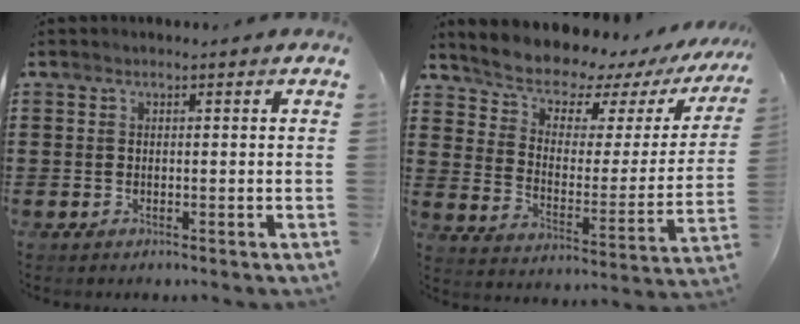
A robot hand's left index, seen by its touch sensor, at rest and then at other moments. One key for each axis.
{"total": 7.3, "fx": 6.9, "fy": 2.0, "fz": 1.3, "tx": -0.052, "ty": -0.060, "tz": 0.116}